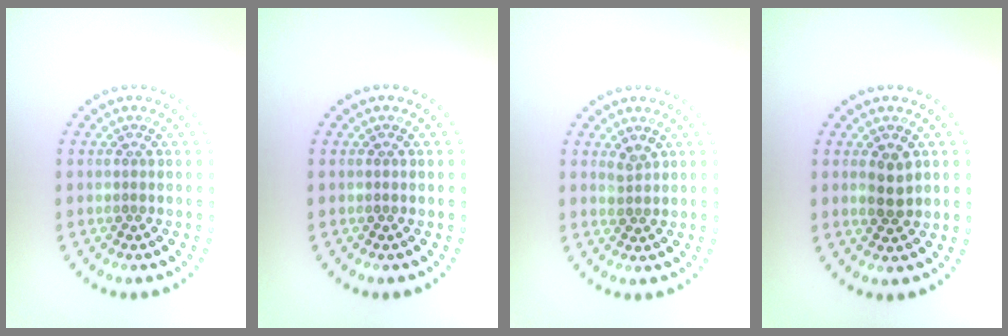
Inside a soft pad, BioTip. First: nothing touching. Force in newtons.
{"total": 0.0}
{"total": 1.0, "press": 0.9, "slide": 0.6}
{"total": 2.1, "press": 2.1, "slide": 0.3}